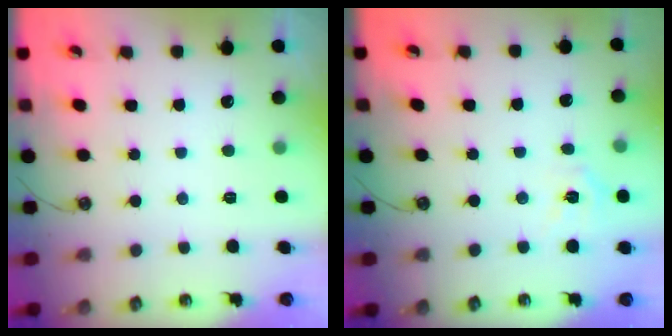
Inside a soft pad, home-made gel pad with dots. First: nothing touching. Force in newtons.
{"total": 6.6, "press": 6.5, "slide": 0.7}